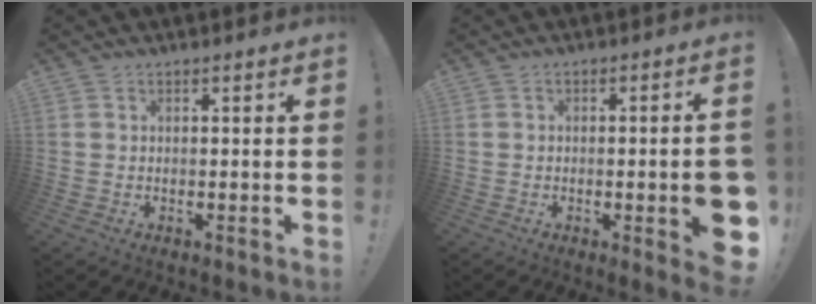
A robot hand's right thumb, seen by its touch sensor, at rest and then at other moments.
{"total": 8.1, "force": [-2.1, 1.6, 7.7], "torque": [-0.097, -0.001, -0.025]}